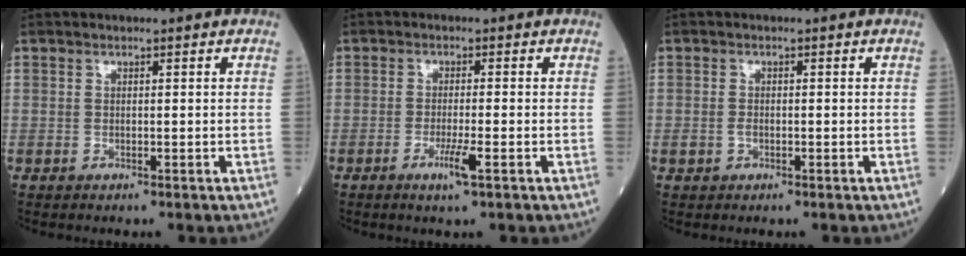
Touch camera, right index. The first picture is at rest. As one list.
[{"total": 3.2, "force": [-1.5, -0.2, 2.8], "torque": [-0.056, -0.007, -0.030]}, {"total": 1.2, "force": [-0.4, 0.8, 0.8], "torque": [-0.017, 0.001, -0.004]}]